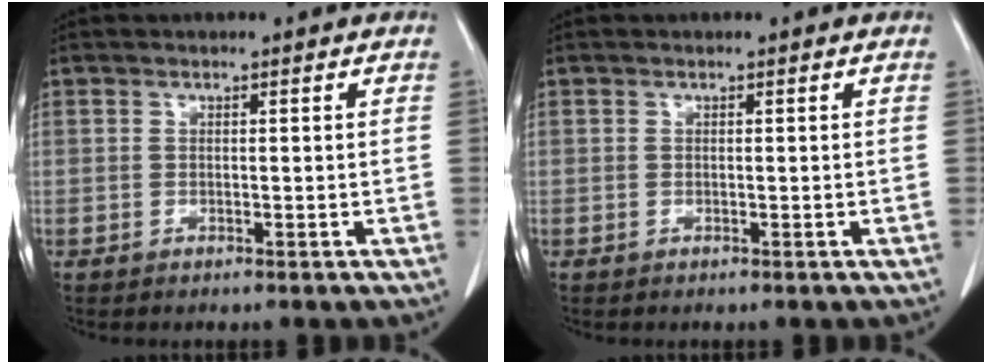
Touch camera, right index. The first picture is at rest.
{"total": 0.0}